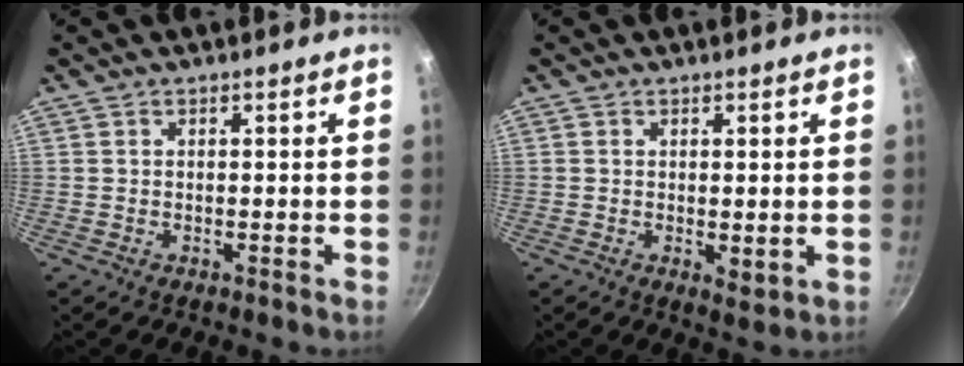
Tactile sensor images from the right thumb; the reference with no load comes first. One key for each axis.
{"total": 2.6, "fx": 0.2, "fy": 1.3, "fz": 2.2, "tx": -0.033, "ty": -0.010, "tz": 0.004}